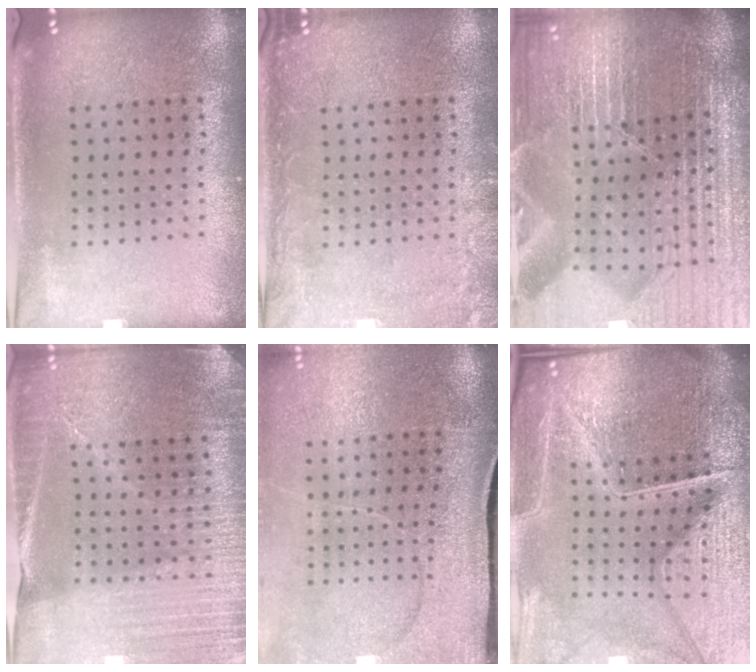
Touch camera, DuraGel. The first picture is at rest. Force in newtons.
{"total": 2.4, "press": 2.4, "slide": 0.4}
{"total": 7.0, "press": 6.2, "slide": 3.4}
{"total": 4.0, "press": 3.8, "slide": 1.3}
{"total": 4.1, "press": 3.4, "slide": 2.4}
{"total": 7.1, "press": 6.2, "slide": 3.4}